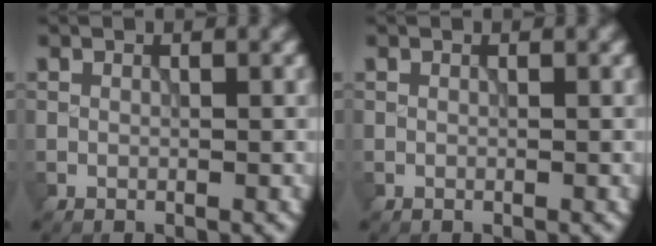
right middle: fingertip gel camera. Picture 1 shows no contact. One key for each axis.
{"total": 0.0}